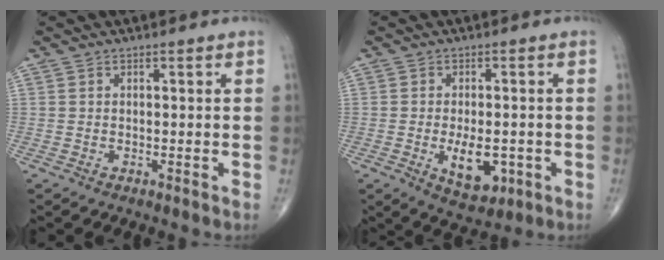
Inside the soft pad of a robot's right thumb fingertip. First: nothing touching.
{"total": 7.7, "force": [-2.0, 4.1, 6.3], "torque": [-0.083, -0.004, -0.019]}